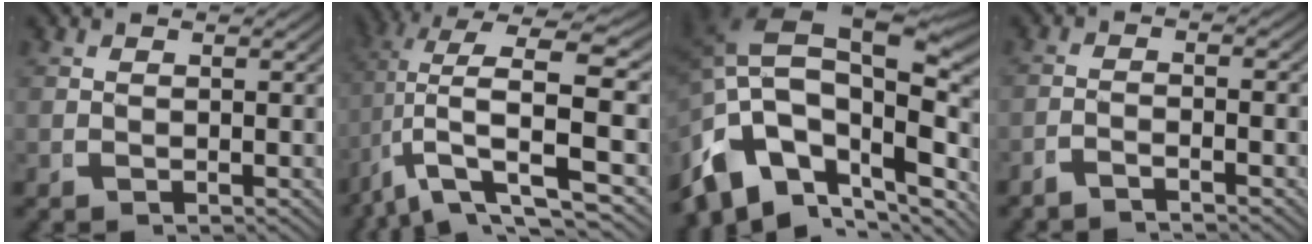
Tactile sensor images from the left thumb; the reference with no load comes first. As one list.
[{"total": 10.0, "force": [0.4, 4.1, 9.1], "torque": [-0.163, -0.010, 0.024]}, {"total": 16.6, "force": [-0.8, 10.2, 13.1], "torque": [-0.270, -0.038, 0.008]}, {"total": 2.0, "force": [-1.8, 0.0, 1.0], "torque": [-0.016, 0.002, -0.038]}]